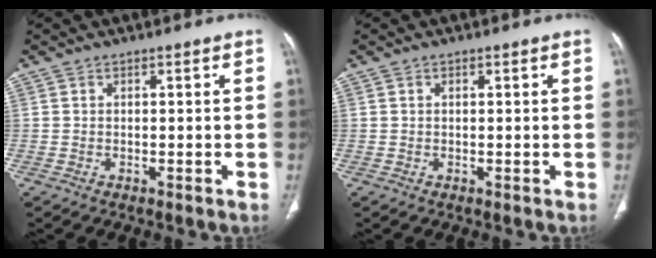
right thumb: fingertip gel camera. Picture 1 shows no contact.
{"total": 0.7, "force": [0.3, 0.3, 0.5], "torque": [-0.012, 0.005, 0.006]}